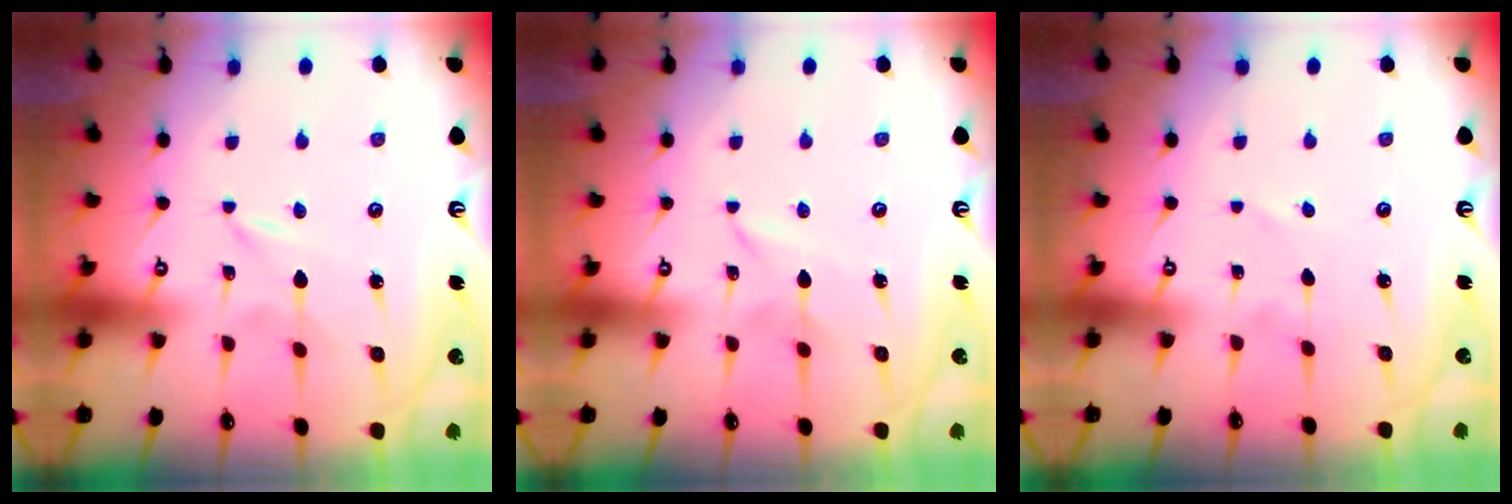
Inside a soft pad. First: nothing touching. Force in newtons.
{"total": 1.6, "press": 1.6, "slide": 0.2}
{"total": 1.7, "press": 1.6, "slide": 0.3}